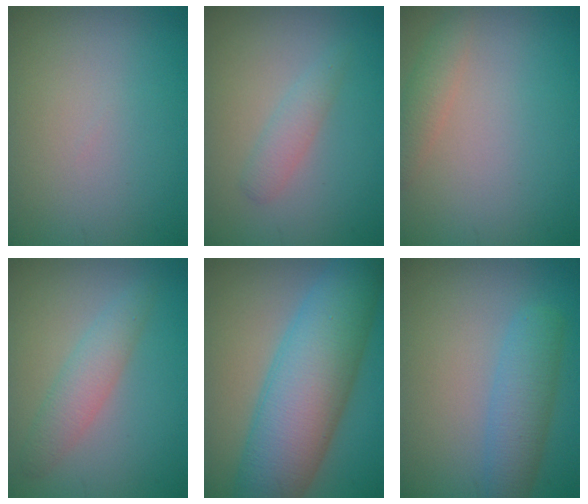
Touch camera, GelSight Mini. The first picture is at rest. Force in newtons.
{"total": 1.7, "press": 1.7, "slide": 0.0}
{"total": 1.9, "press": 1.9, "slide": 0.1}
{"total": 2.8, "press": 2.8, "slide": 0.0}
{"total": 11.1, "press": 11.1, "slide": 0.0}
{"total": 3.8, "press": 3.8, "slide": 0.2}